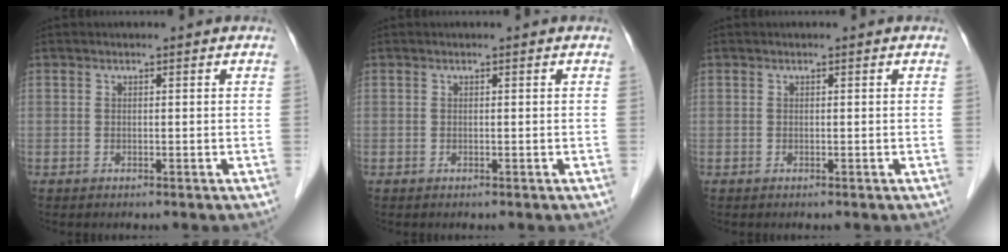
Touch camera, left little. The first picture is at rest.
{"total": 0.0}
{"total": 0.0}